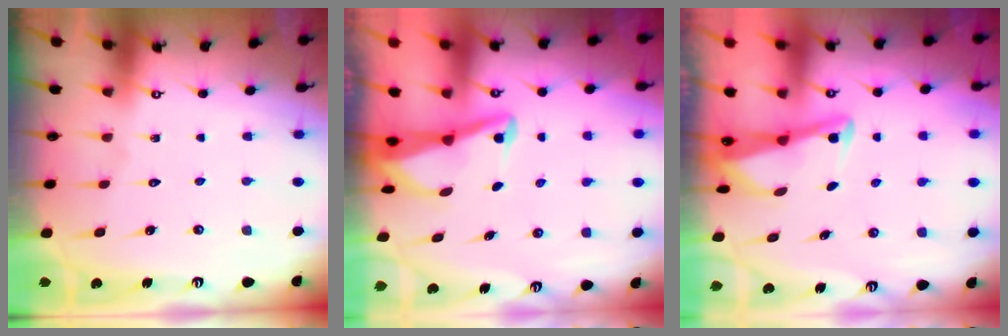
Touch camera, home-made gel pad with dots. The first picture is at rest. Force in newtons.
{"total": 3.3, "press": 3.3, "slide": 0.6}
{"total": 2.9, "press": 2.8, "slide": 0.4}